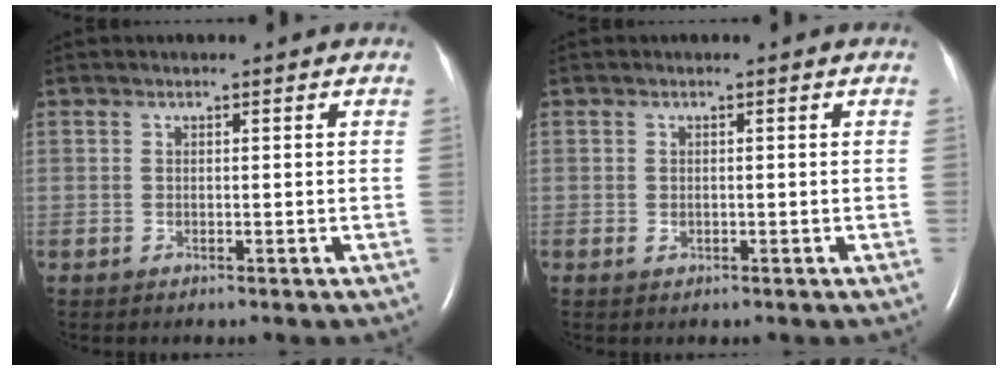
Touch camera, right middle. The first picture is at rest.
{"total": 0.9, "force": [-0.3, 0.7, 0.5], "torque": [-0.013, -0.001, -0.002]}